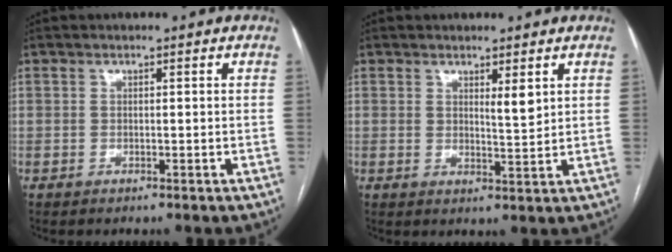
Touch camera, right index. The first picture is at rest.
{"total": 2.9, "force": [1.6, 0.4, 2.4], "torque": [-0.042, -0.010, 0.029]}